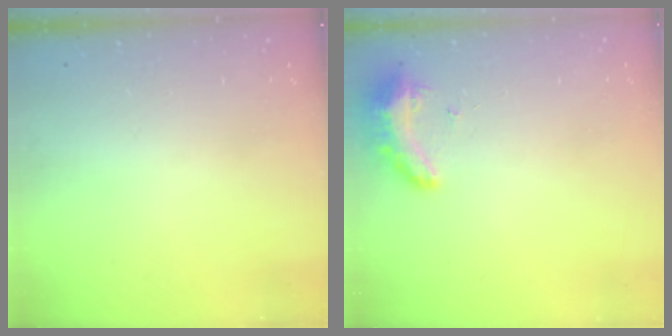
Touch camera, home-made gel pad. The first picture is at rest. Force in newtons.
{"total": 16.2, "press": 11.0, "slide": 11.9}